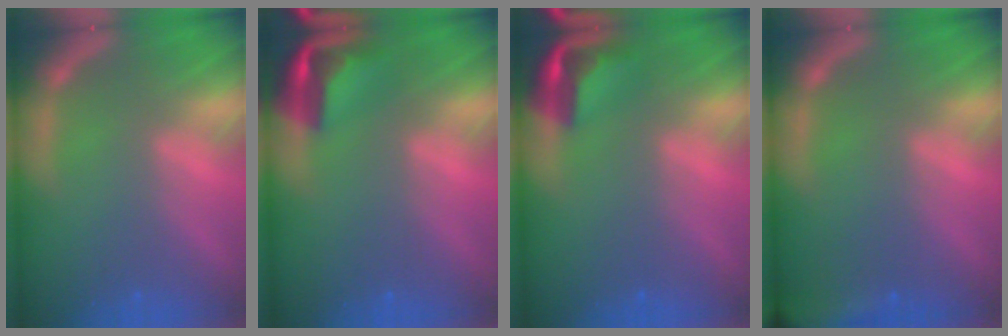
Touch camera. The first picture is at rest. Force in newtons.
{"total": 5.0}
{"total": 4.4}
{"total": 8.0}